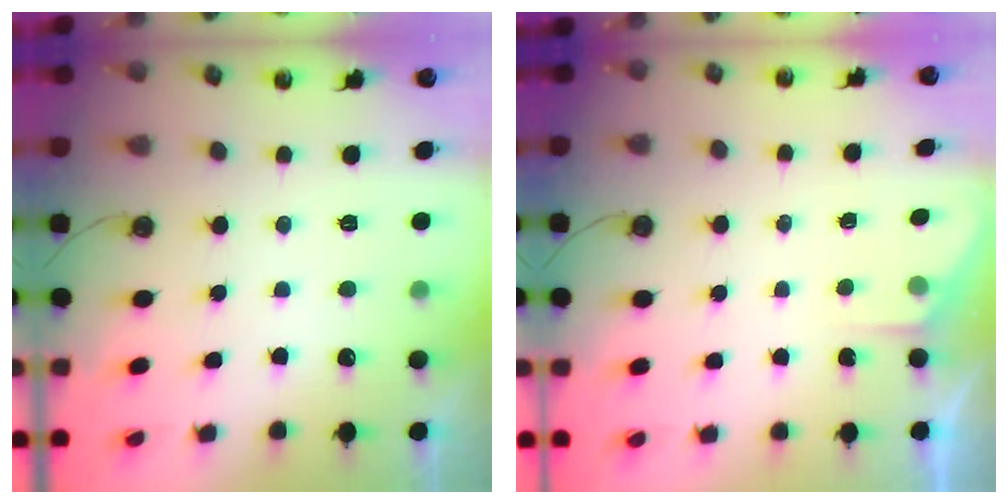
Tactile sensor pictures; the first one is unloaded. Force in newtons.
{"total": 1.8, "press": 1.7, "slide": 0.3}